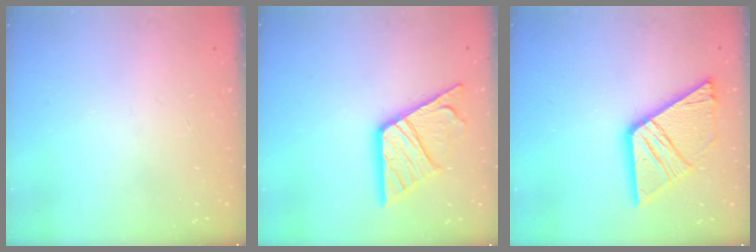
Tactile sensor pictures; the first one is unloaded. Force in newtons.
{"total": 17.3, "press": 17.2, "slide": 1.7}
{"total": 19.2, "press": 19.1, "slide": 2.1}